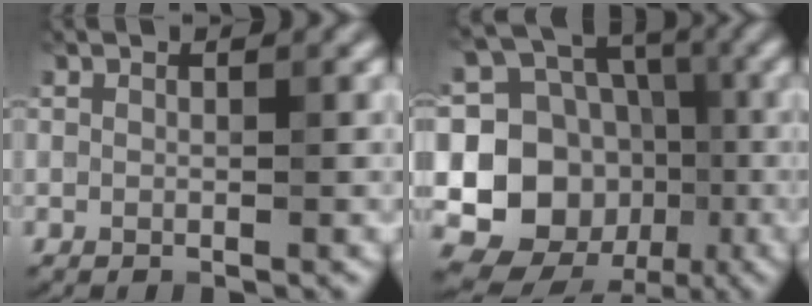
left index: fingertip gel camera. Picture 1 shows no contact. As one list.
[{"total": 13.7, "force": [-1.5, 12.3, 5.9], "torque": [-0.128, 0.018, -0.042]}]